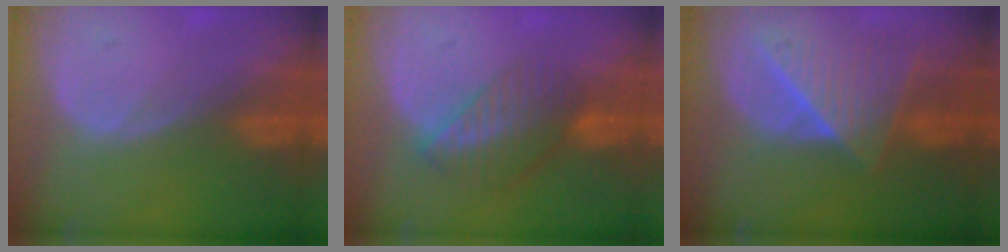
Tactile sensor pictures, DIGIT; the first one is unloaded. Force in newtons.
{"total": 6.8, "press": 5.9, "slide": 3.4}
{"total": 7.7, "press": 7.5, "slide": 2.0}